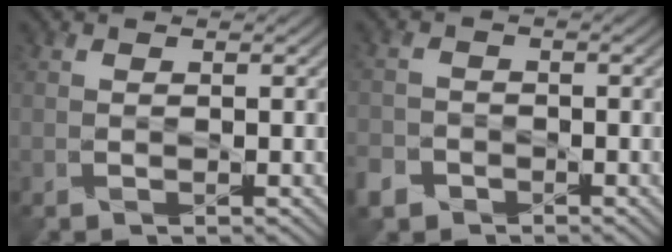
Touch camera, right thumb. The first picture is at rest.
{"total": 3.2, "force": [-2.2, 2.1, 0.9], "torque": [-0.026, -0.006, -0.050]}